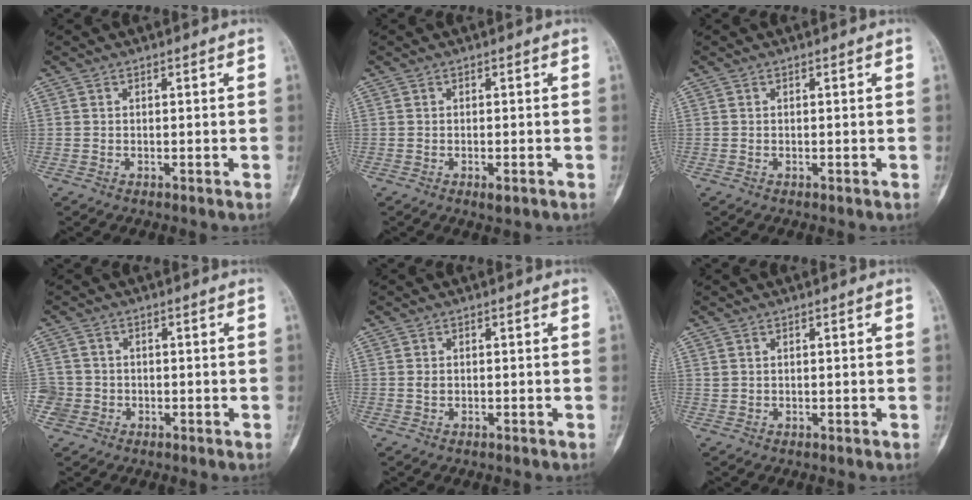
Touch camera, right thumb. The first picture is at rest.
{"total": 1.6, "force": [-0.8, 0.5, 1.3], "torque": [-0.020, -0.003, -0.009]}
{"total": 0.0}
{"total": 3.5, "force": [-1.0, 3.3, 0.1], "torque": [0.016, 0.015, -0.022]}
{"total": 0.8, "force": [-0.1, 0.6, 0.5], "torque": [-0.013, 0.000, -0.002]}
{"total": 0.5, "force": [0.2, 0.4, 0.2], "torque": [0.000, 0.001, 0.005]}